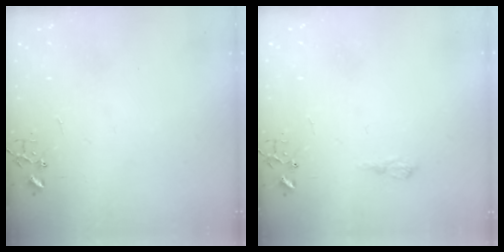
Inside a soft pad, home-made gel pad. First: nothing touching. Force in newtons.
{"total": 6.5, "press": 6.5, "slide": 0.9}